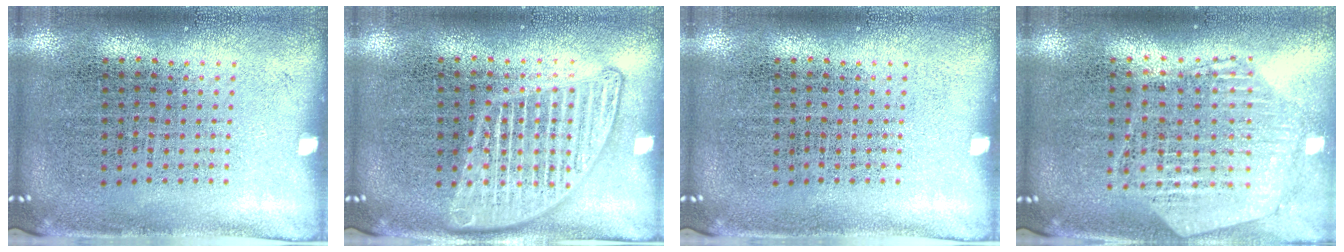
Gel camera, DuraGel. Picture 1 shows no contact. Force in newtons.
{"total": 2.8, "press": 2.8, "slide": 0.3}
{"total": 0.0}
{"total": 1.2, "press": 1.2, "slide": 0.2}